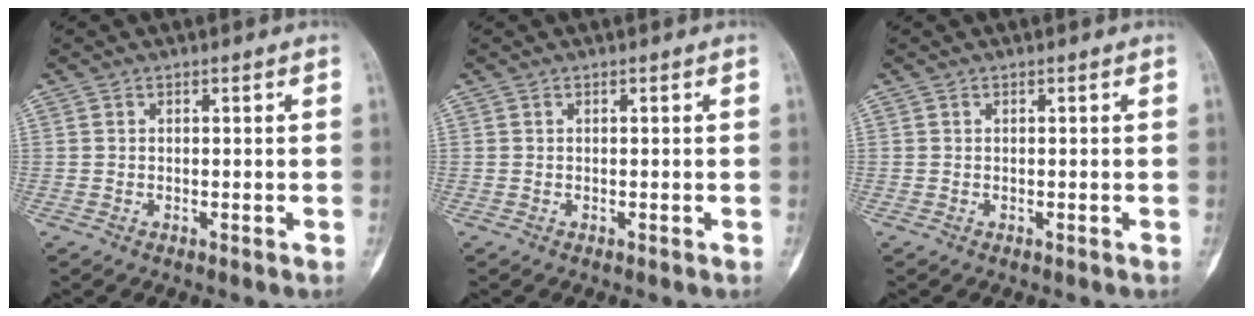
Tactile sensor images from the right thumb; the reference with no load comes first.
{"total": 0.0}
{"total": 0.0}